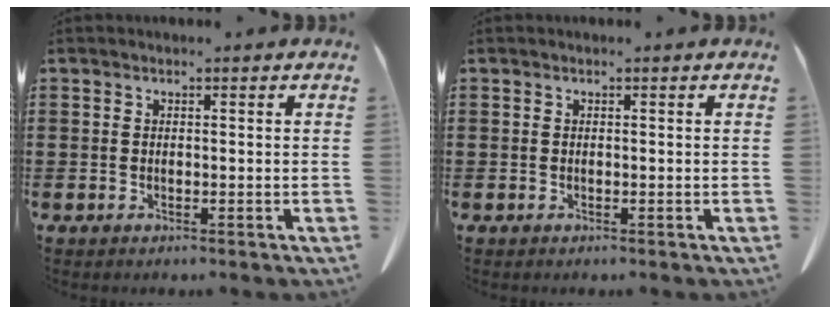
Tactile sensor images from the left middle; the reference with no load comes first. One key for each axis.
{"total": 0.0}